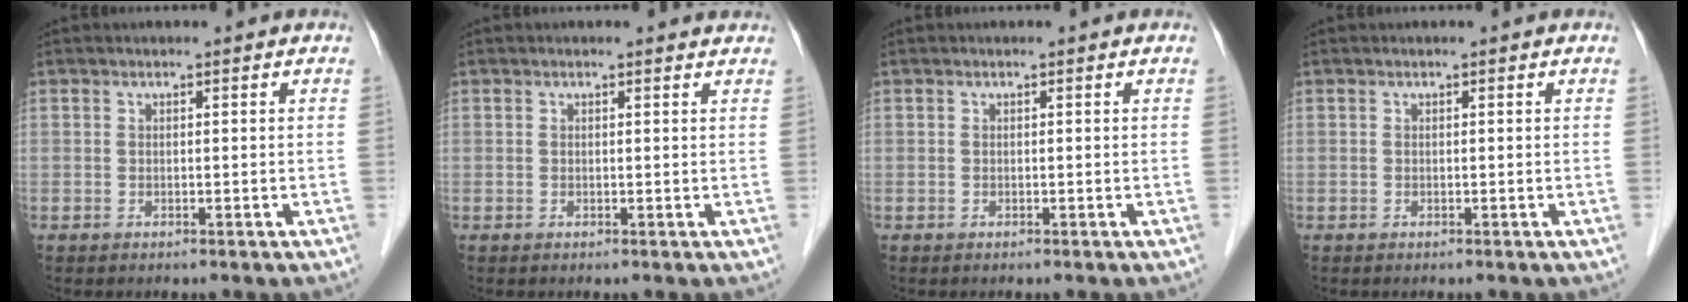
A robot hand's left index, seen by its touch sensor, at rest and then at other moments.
{"total": 1.0, "force": [1.0, 0.3, 0.1], "torque": [-0.012, -0.004, 0.002]}
{"total": 0.0}
{"total": 0.0}